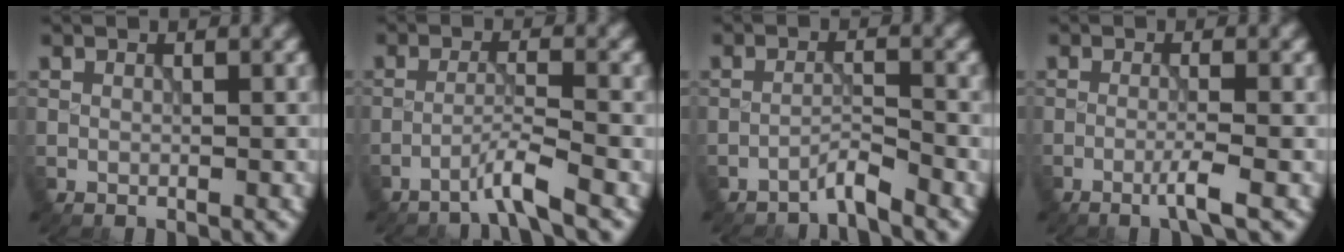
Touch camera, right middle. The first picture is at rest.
{"total": 2.6, "force": [-1.9, -0.2, 1.8], "torque": [-0.024, 0.011, -0.050]}
{"total": 2.0, "force": [-1.9, -0.1, 0.7], "torque": [-0.006, 0.009, -0.041]}
{"total": 2.2, "force": [-1.0, 0.0, 1.9], "torque": [-0.030, 0.004, -0.029]}